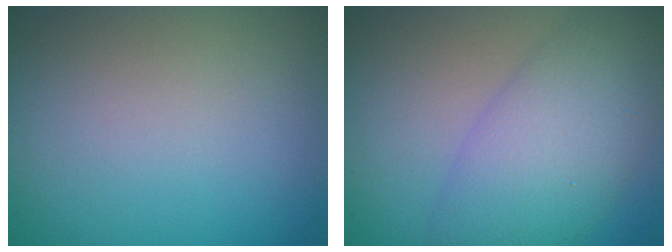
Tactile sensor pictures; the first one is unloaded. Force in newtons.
{"total": 7.2, "press": 7.2, "slide": 0.3}